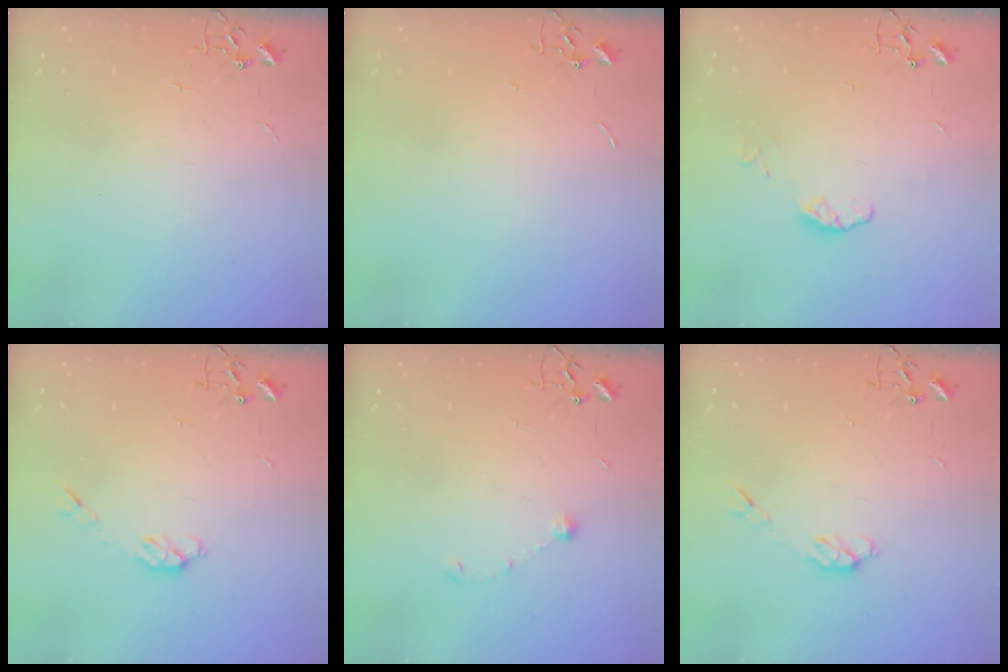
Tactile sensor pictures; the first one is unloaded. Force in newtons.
{"total": 0.0}
{"total": 6.0, "press": 5.9, "slide": 0.9}
{"total": 5.1, "press": 5.1, "slide": 0.5}
{"total": 5.4, "press": 5.3, "slide": 0.9}
{"total": 5.1, "press": 5.1, "slide": 0.5}